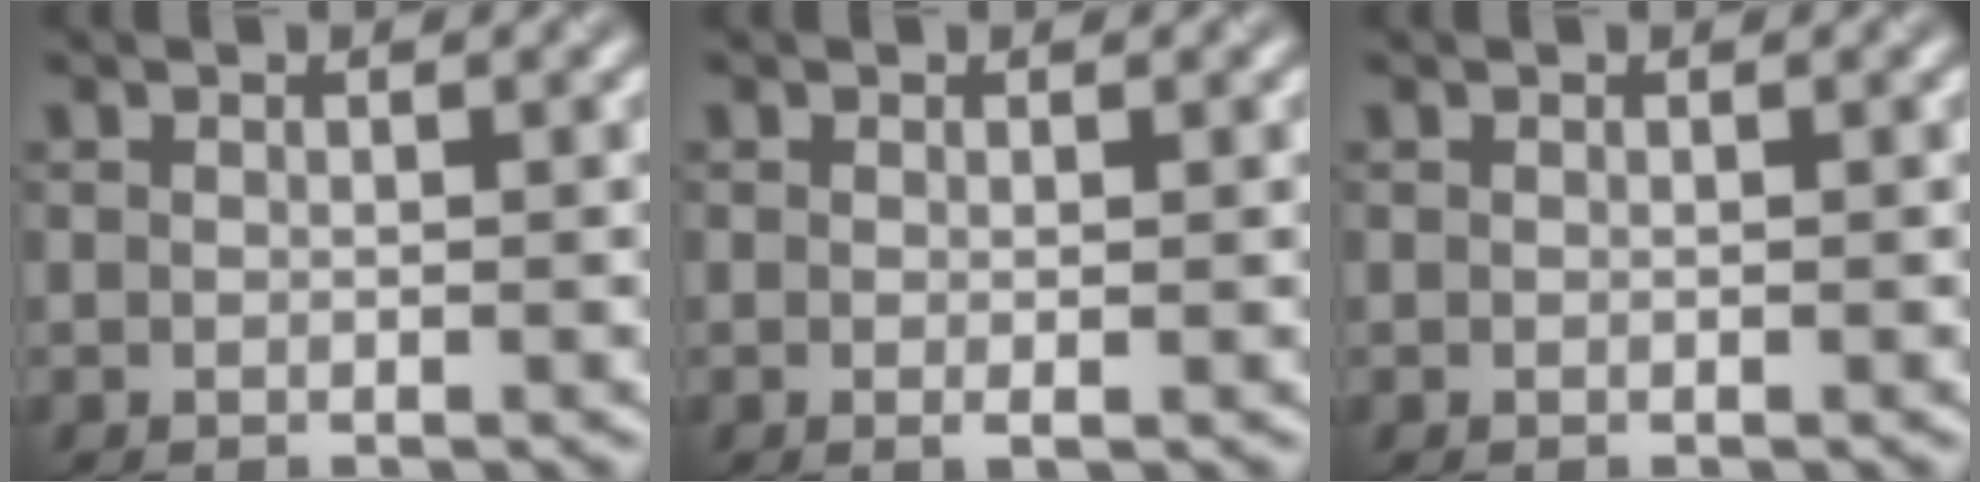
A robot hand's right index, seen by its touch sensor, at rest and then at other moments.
{"total": 0.5, "force": [-0.3, -0.1, 0.4], "torque": [-0.012, 0.000, -0.001]}
{"total": 0.0}